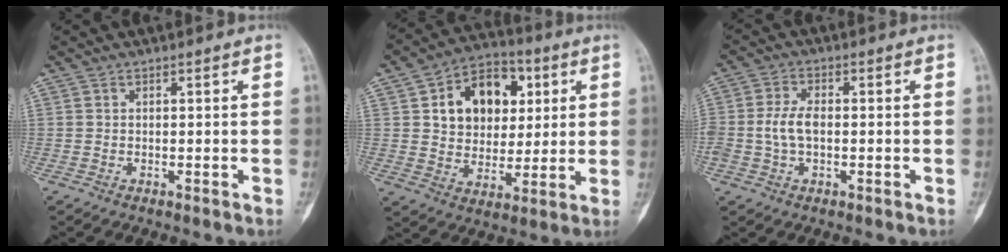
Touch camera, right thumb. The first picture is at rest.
{"total": 15.4, "force": [4.5, 11.3, 9.5], "torque": [-0.102, -0.001, 0.072]}
{"total": 5.2, "force": [-0.5, 3.0, 4.2], "torque": [-0.093, 0.012, -0.011]}